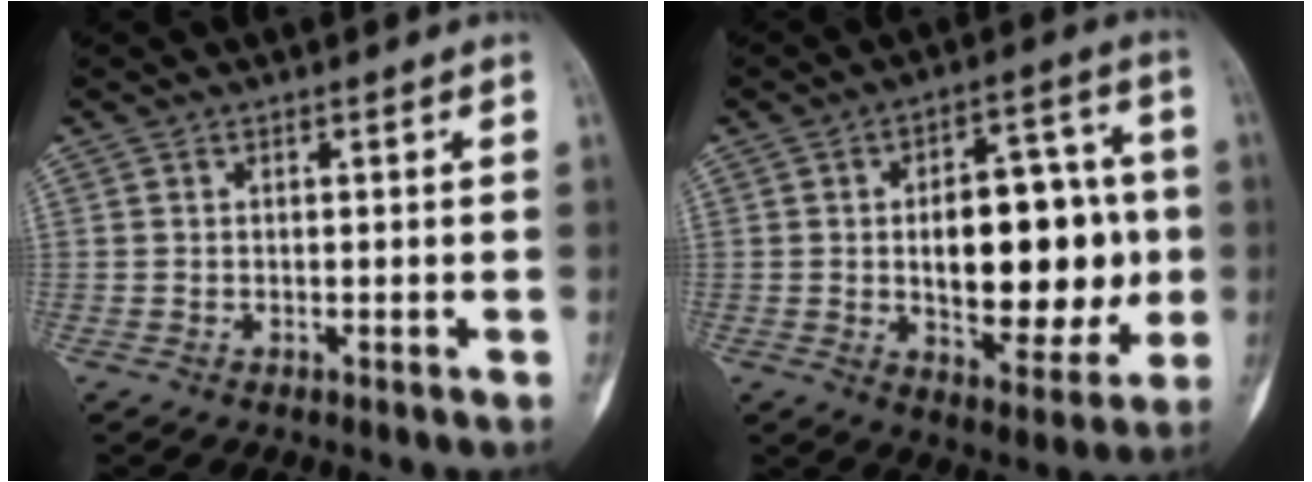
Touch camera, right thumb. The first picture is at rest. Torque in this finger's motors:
{"motor_torque": [0.92, 0.98, 0.23, 0.09, 0.37]}